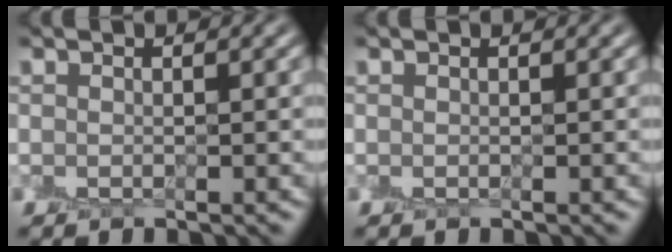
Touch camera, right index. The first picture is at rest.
{"total": 0.0}